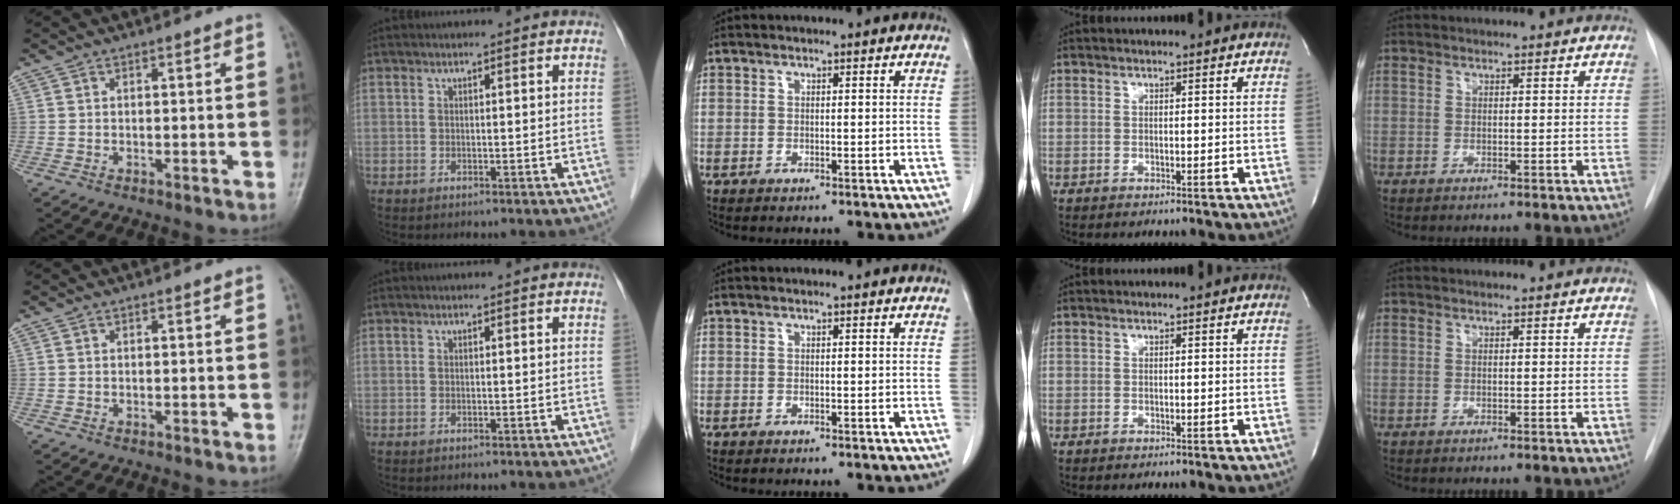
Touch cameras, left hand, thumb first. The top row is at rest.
{}